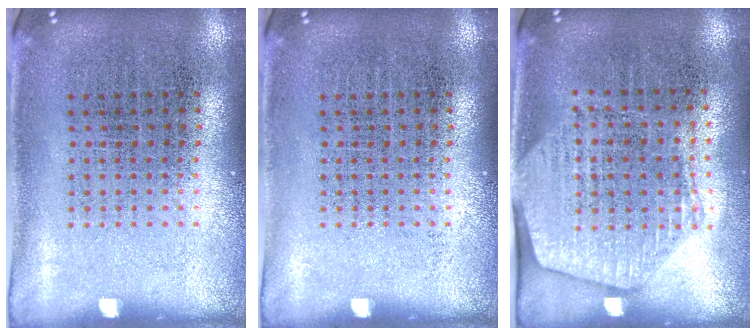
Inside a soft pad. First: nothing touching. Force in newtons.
{"total": 0.0}
{"total": 1.7, "press": 1.5, "slide": 0.7}